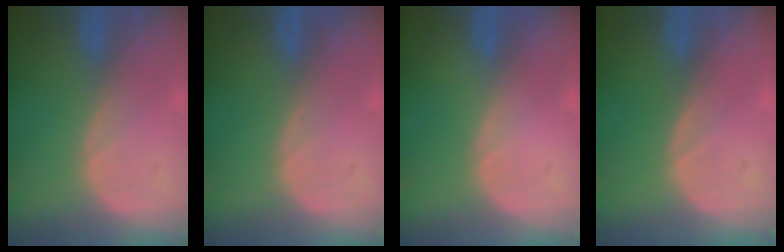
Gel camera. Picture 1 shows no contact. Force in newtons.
{"total": 0.0}
{"total": 0.0}
{"total": 0.0}